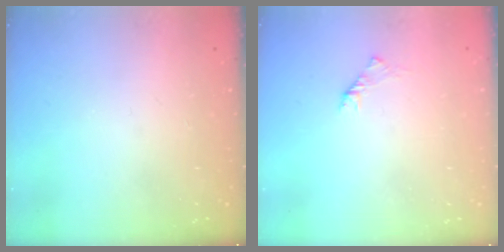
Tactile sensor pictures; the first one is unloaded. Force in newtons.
{"total": 2.0, "press": 1.9, "slide": 0.6}